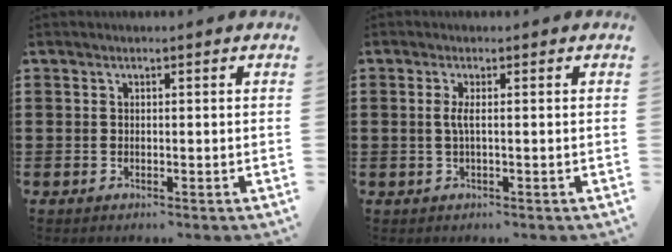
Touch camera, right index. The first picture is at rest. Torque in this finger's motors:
{"motor_torque": [0.82, 0.30, 0.25, 0.09]}